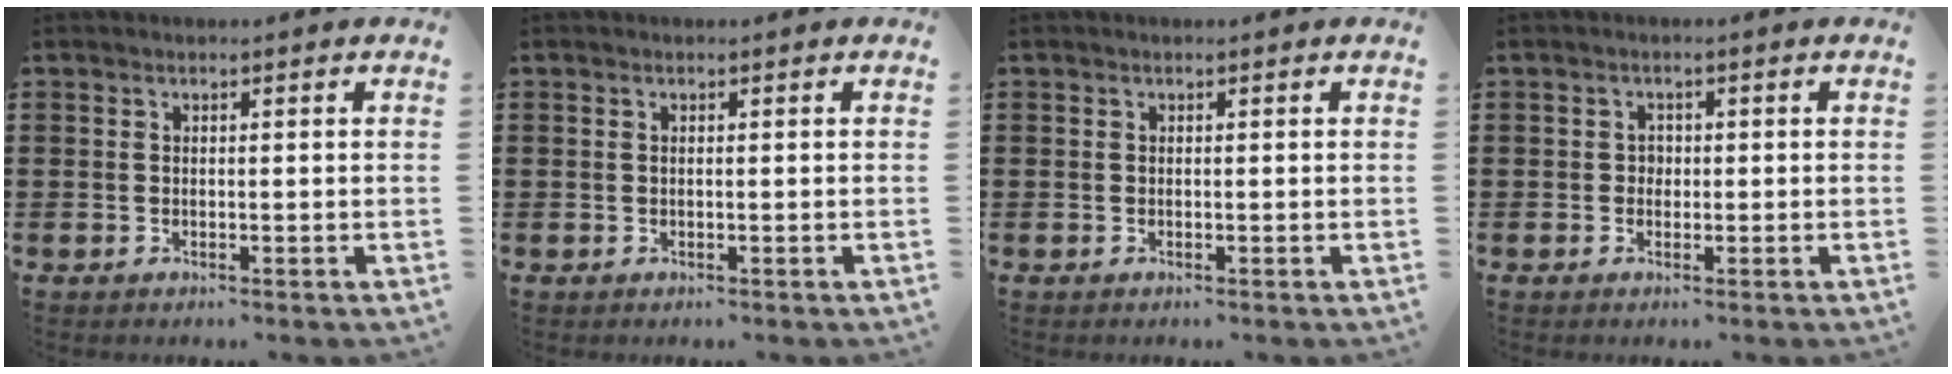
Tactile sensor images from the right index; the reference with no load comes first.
{"total": 0.0}
{"total": 0.0}
{"total": 1.0, "force": [-0.1, 0.9, 0.4], "torque": [-0.011, 0.003, -0.004]}